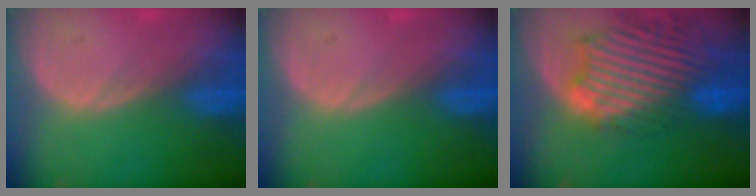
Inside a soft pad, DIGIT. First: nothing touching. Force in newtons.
{"total": 0.0}
{"total": 13.8, "press": 11.7, "slide": 7.3}